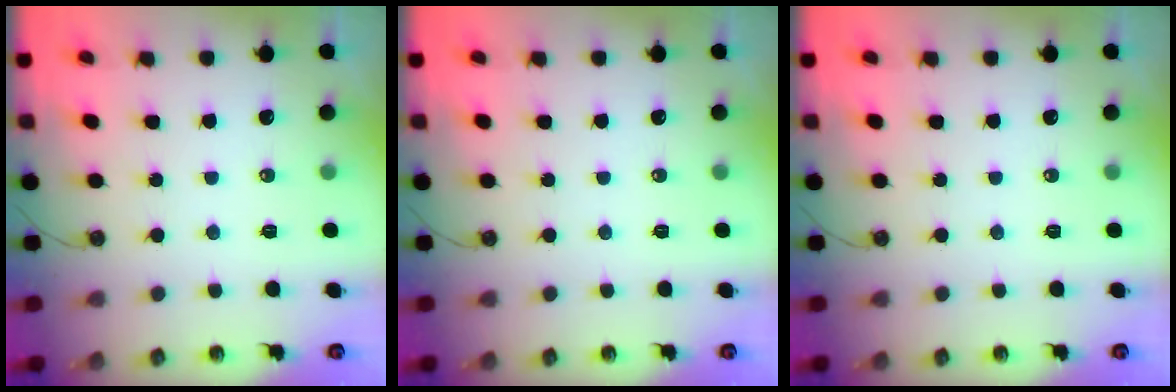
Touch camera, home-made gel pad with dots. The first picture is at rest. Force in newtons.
{"total": 0.0}
{"total": 0.0}